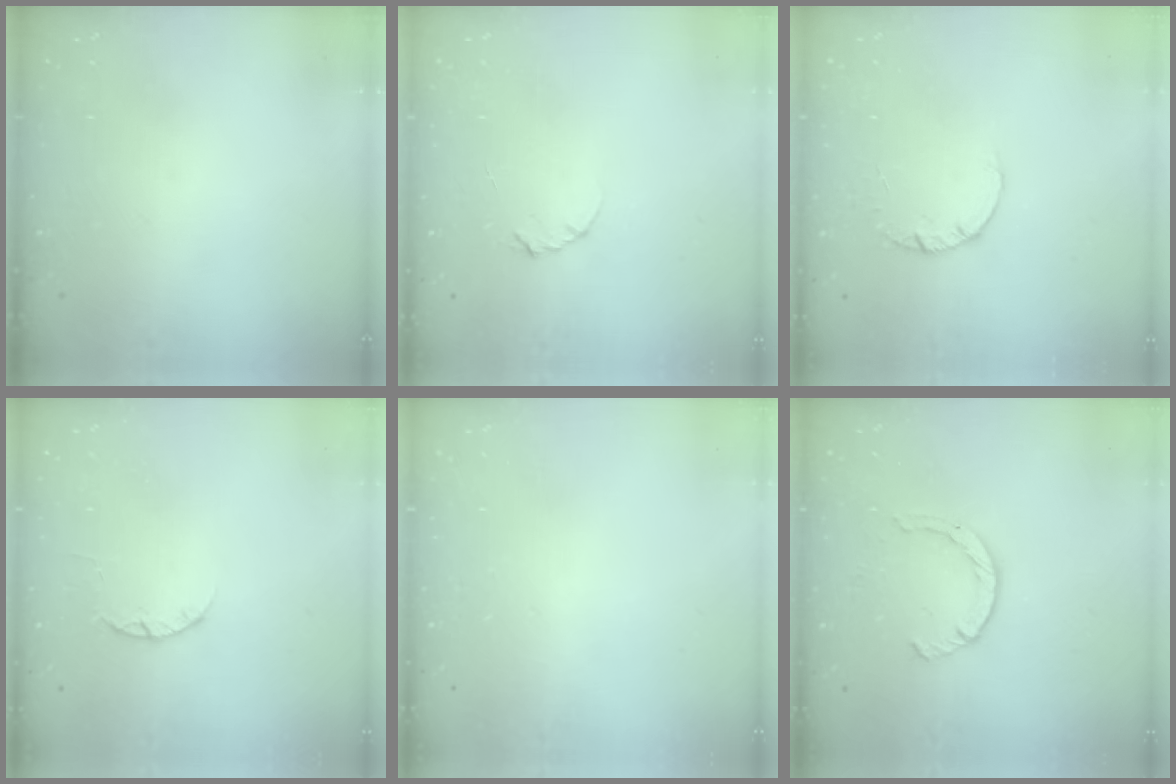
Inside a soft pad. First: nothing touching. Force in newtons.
{"total": 2.3, "press": 2.3, "slide": 0.4}
{"total": 1.8, "press": 1.8, "slide": 0.1}
{"total": 2.4, "press": 2.4, "slide": 0.4}
{"total": 2.6, "press": 2.6, "slide": 0.2}
{"total": 2.4, "press": 2.4, "slide": 0.2}